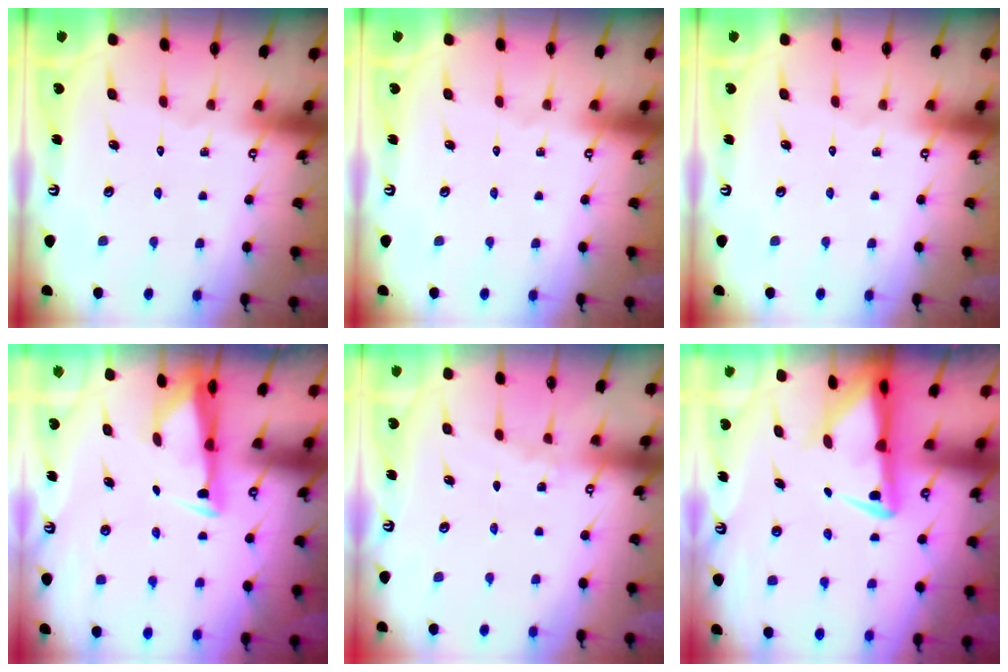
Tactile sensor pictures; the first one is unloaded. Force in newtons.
{"total": 0.0}
{"total": 0.0}
{"total": 3.4, "press": 3.2, "slide": 1.0}
{"total": 2.8, "press": 2.8, "slide": 0.4}
{"total": 4.5, "press": 4.4, "slide": 0.9}